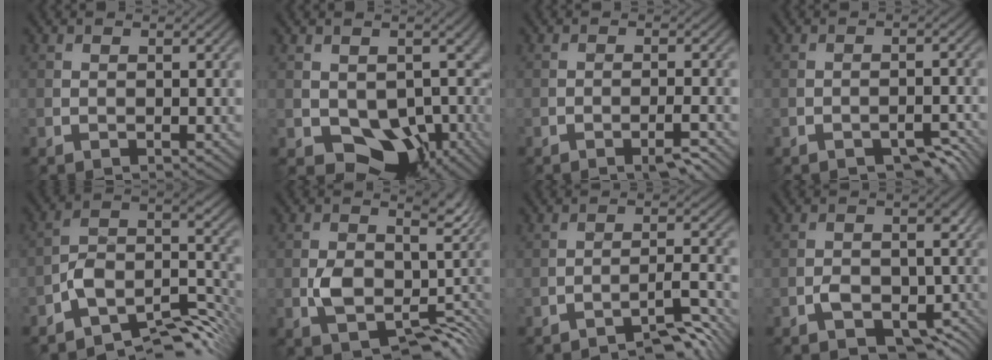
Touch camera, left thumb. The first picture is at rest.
{"total": 11.1, "force": [-1.5, 8.3, 7.2], "torque": [-0.119, -0.034, -0.025]}
{"total": 2.9, "force": [-1.9, 0.3, 2.1], "torque": [-0.034, 0.007, -0.035]}
{"total": 3.5, "force": [-2.6, 1.2, 2.0], "torque": [-0.027, 0.003, -0.030]}
{"total": 10.1, "force": [-6.9, 3.8, 6.3], "torque": [-0.092, -0.004, -0.139]}
{"total": 8.1, "force": [-2.0, 5.0, 6.0], "torque": [-0.093, -0.019, -0.028]}
{"total": 6.0, "force": [-4.7, 0.8, 3.6], "torque": [-0.049, 0.019, -0.076]}
{"total": 6.2, "force": [-3.3, 3.6, 3.7], "torque": [-0.052, -0.006, -0.050]}